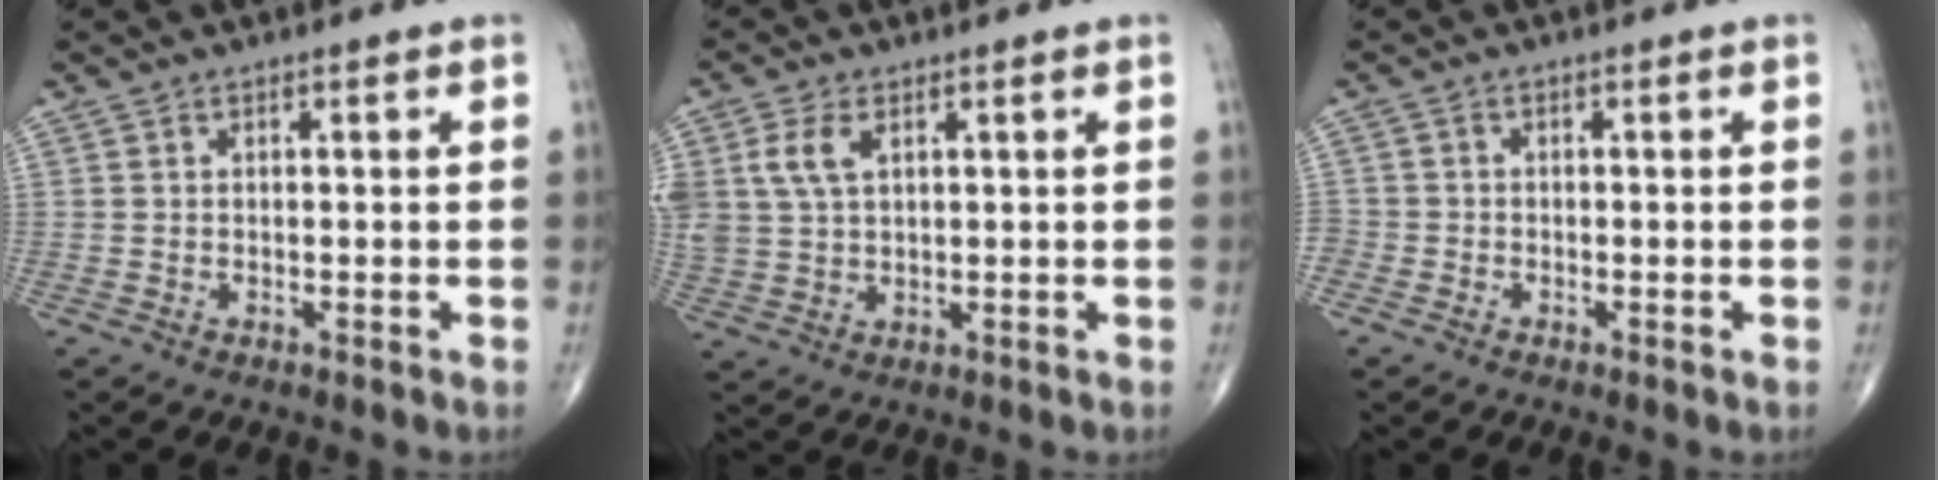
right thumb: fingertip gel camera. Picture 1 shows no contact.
{"total": 6.6, "force": [2.5, 4.0, 4.6], "torque": [-0.103, 0.000, 0.054]}
{"total": 2.4, "force": [-1.4, 1.9, 0.4], "torque": [-0.010, 0.004, -0.033]}